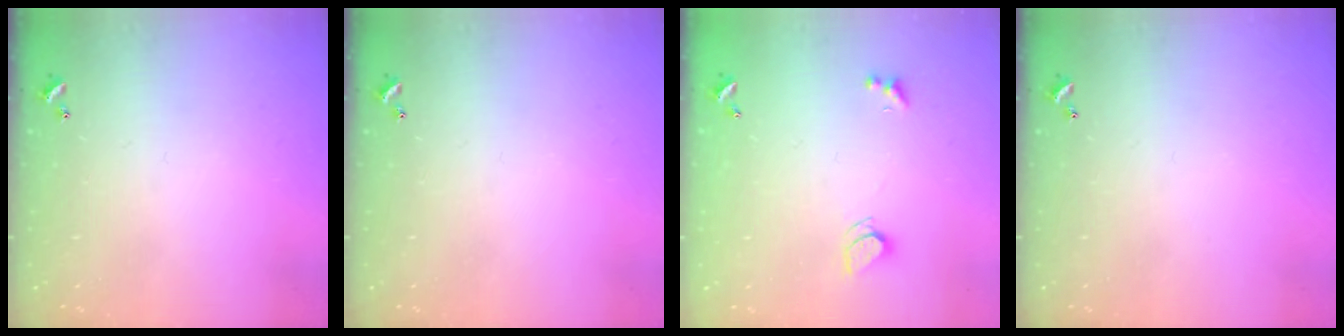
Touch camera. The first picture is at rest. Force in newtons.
{"total": 0.0}
{"total": 2.5, "press": 2.4, "slide": 0.6}
{"total": 0.0}